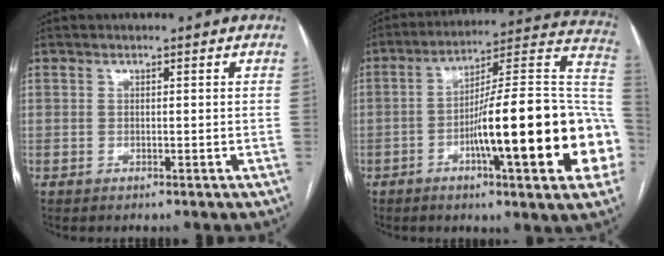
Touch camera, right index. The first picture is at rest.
{"total": 25.5, "force": [-6.3, 2.7, 24.6], "torque": [-0.272, 0.017, -0.093]}